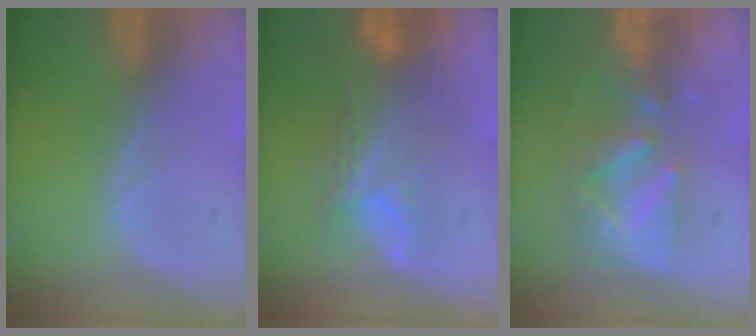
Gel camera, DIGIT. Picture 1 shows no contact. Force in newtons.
{"total": 8.7, "press": 7.8, "slide": 3.8}
{"total": 8.7, "press": 7.7, "slide": 3.9}